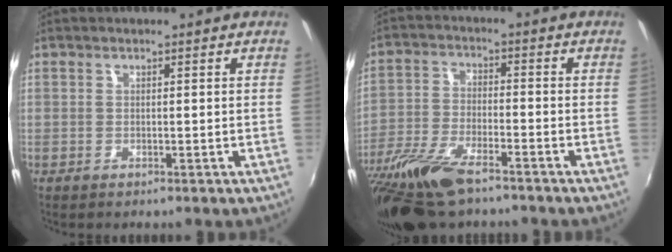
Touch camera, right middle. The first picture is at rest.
{"total": 14.5, "force": [-10.6, 4.3, 8.9], "torque": [-0.201, -0.034, -0.208]}